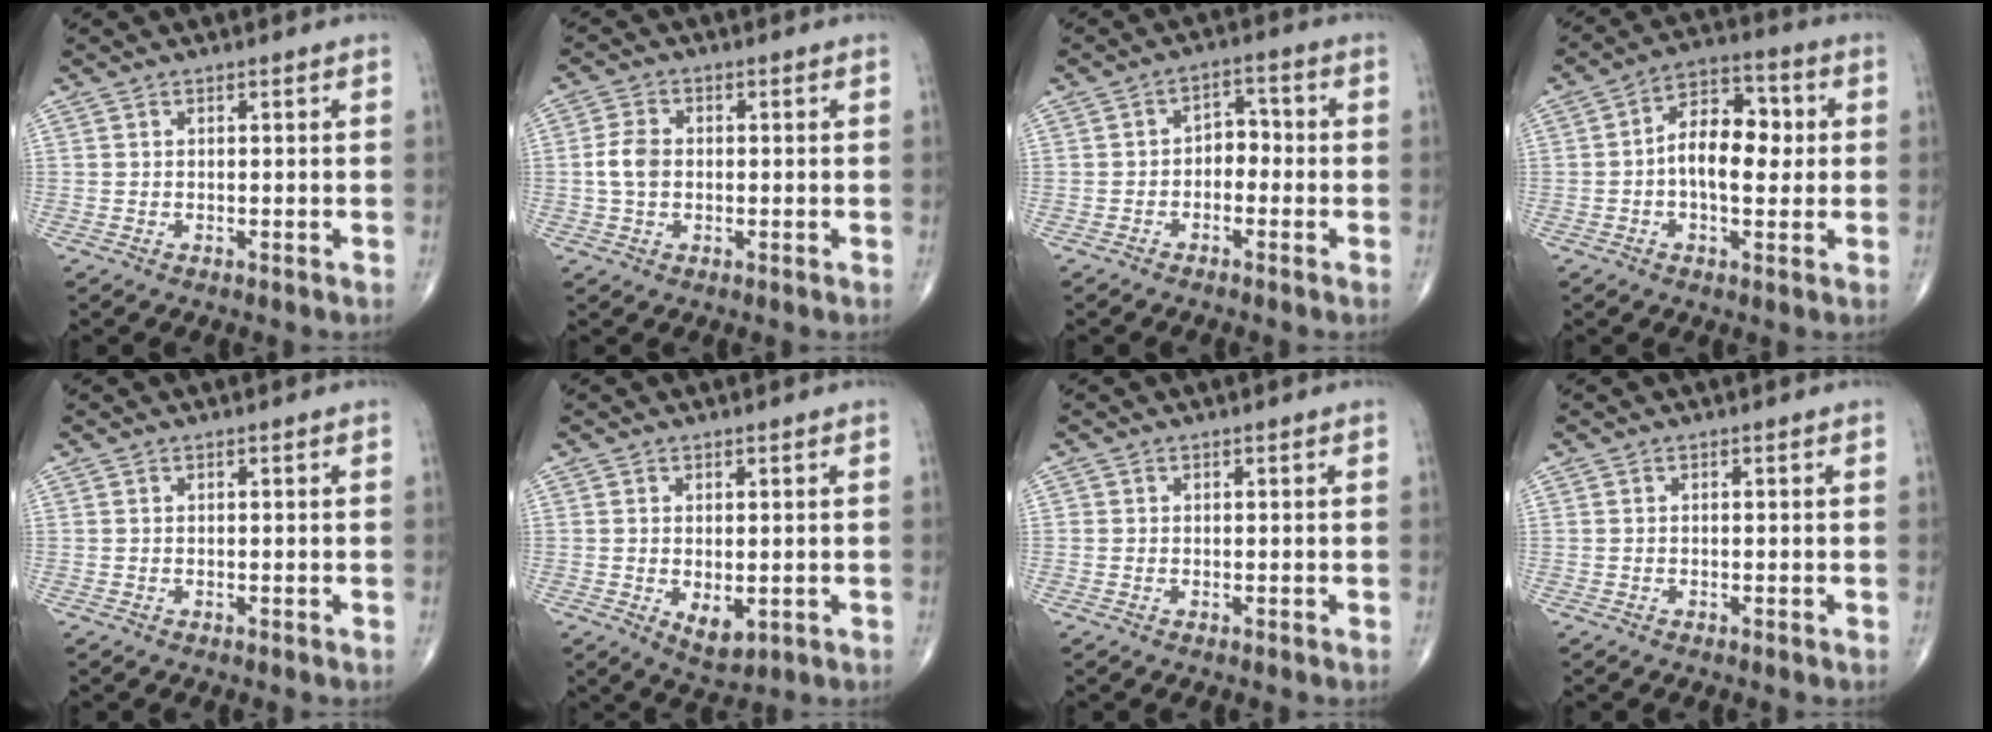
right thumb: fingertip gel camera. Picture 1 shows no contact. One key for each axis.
{"total": 4.5, "fx": -0.2, "fy": 3.2, "fz": 3.1, "tx": -0.065, "ty": 0.009, "tz": -0.008}
{"total": 4.1, "fx": -1.3, "fy": 2.9, "fz": 2.6, "tx": -0.018, "ty": 0.026, "tz": -0.033}
{"total": 11.2, "fx": 0.0, "fy": 6.4, "fz": 9.2, "tx": -0.126, "ty": 0.026, "tz": -0.007}
{"total": 0.0}
{"total": 4.7, "fx": -0.9, "fy": 2.5, "fz": 3.9, "tx": -0.053, "ty": -0.012, "tz": -0.003}
{"total": 0.0}
{"total": 0.0}